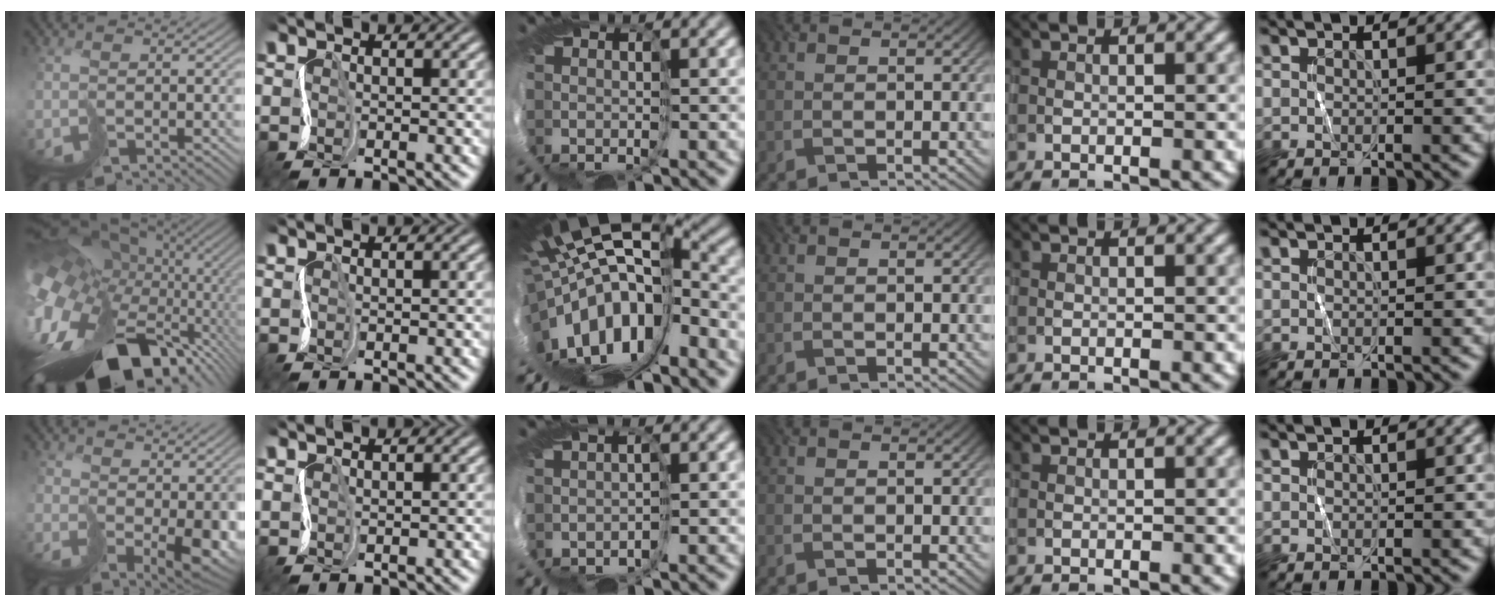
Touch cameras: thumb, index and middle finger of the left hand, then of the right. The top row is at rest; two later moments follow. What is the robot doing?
{"motion": "cut", "object": "wrapping paper"}